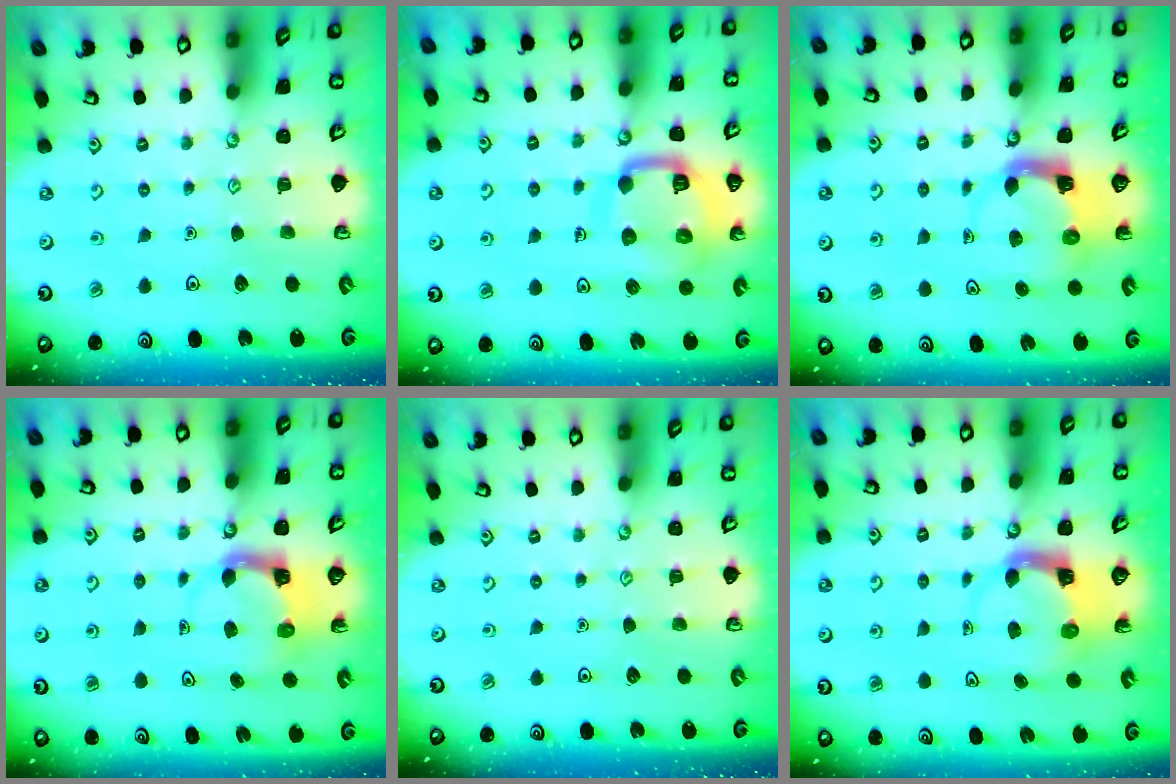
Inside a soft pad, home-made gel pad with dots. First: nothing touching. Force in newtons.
{"total": 14.4, "press": 14.3, "slide": 1.5}
{"total": 3.9, "press": 3.8, "slide": 0.6}
{"total": 3.9, "press": 3.9, "slide": 0.4}
{"total": 0.0}
{"total": 3.7, "press": 3.7, "slide": 0.6}